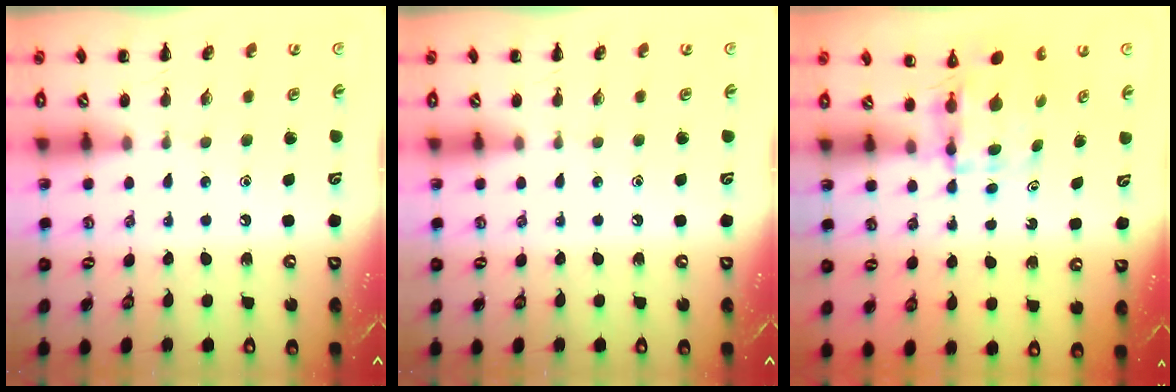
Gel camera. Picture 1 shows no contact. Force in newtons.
{"total": 0.0}
{"total": 3.9, "press": 3.8, "slide": 0.3}